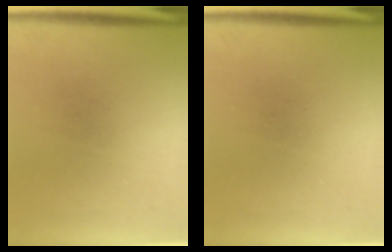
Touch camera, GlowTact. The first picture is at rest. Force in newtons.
{"total": 0.0}